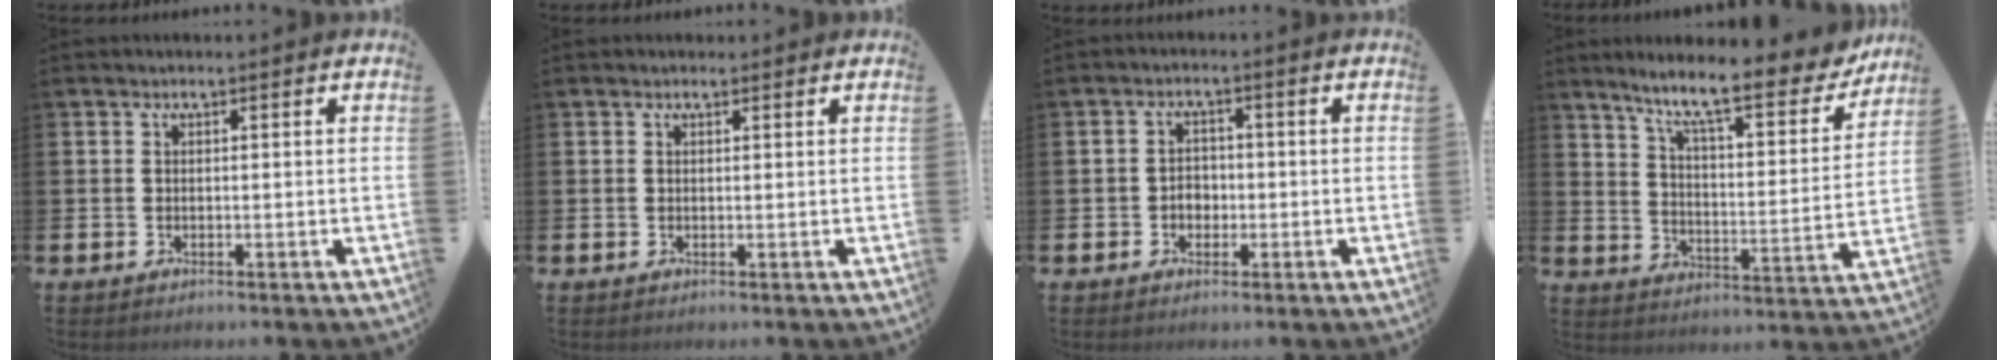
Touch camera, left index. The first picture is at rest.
{"total": 0.7, "force": [0.6, 0.3, 0.2], "torque": [0.006, 0.000, 0.008]}
{"total": 2.4, "force": [-0.7, 2.0, 1.2], "torque": [-0.016, 0.001, -0.018]}
{"total": 9.9, "force": [8.3, 1.8, 5.1], "torque": [-0.113, -0.059, 0.132]}